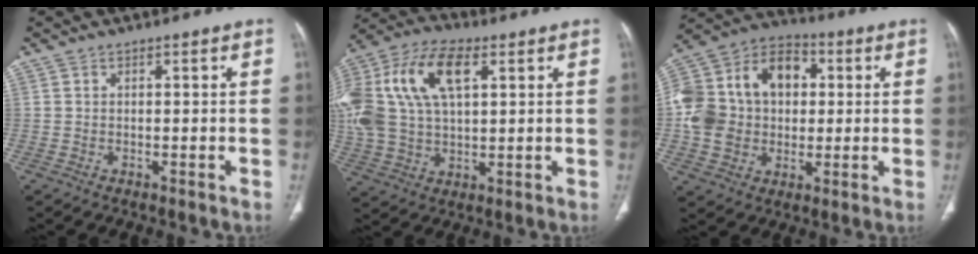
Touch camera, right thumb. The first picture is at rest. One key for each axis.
{"total": 25.3, "fx": 7.6, "fy": 14.5, "fz": 19.2, "tx": -0.449, "ty": 0.038, "tz": 0.141}
{"total": 19.6, "fx": 1.3, "fy": 15.2, "fz": 12.2, "tx": -0.211, "ty": 0.036, "tz": 0.022}